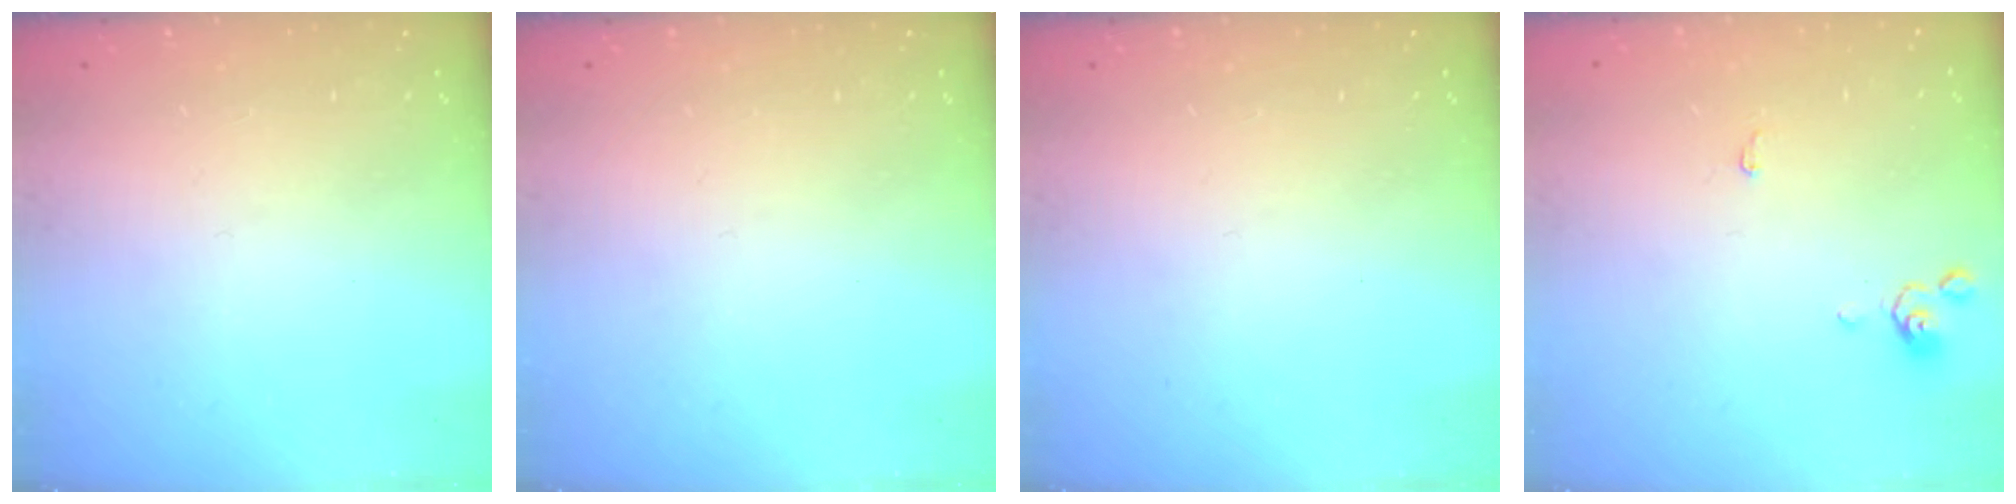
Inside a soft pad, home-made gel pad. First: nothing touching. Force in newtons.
{"total": 0.0}
{"total": 0.0}
{"total": 0.7, "press": 0.6, "slide": 0.3}